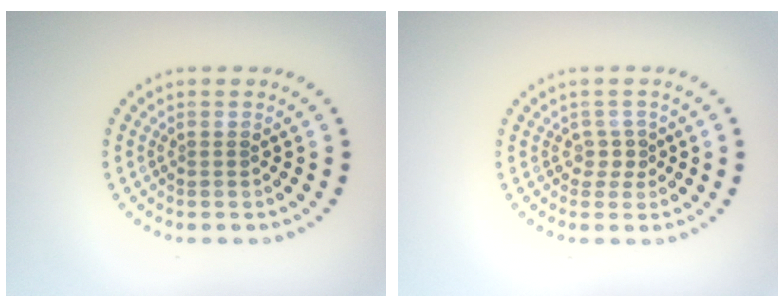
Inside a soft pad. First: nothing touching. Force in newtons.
{"total": 1.4, "press": 1.0, "slide": 1.0}